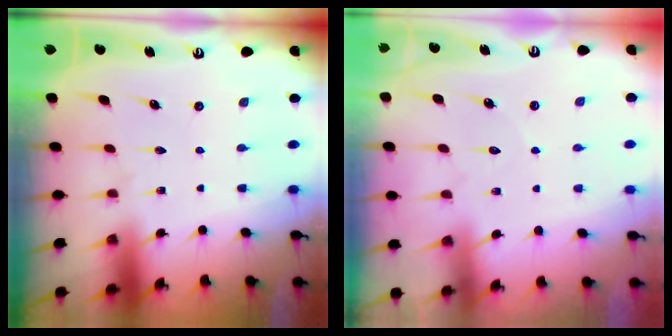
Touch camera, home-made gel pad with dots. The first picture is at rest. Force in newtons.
{"total": 4.9, "press": 4.8, "slide": 0.6}